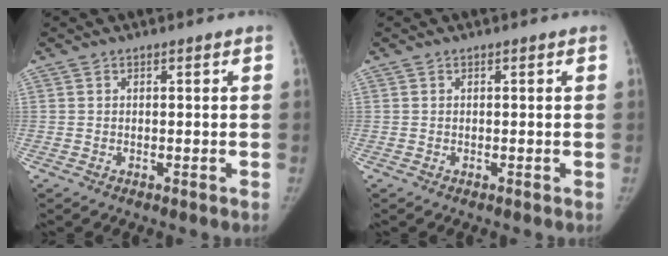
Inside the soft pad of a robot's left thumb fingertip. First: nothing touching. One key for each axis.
{"total": 0.0}